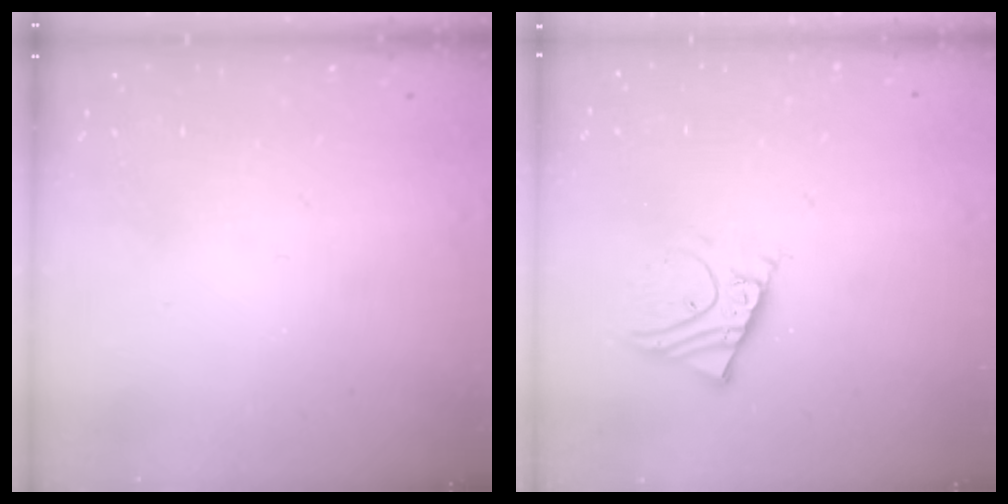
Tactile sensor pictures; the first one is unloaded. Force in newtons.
{"total": 7.1, "press": 7.0, "slide": 0.7}